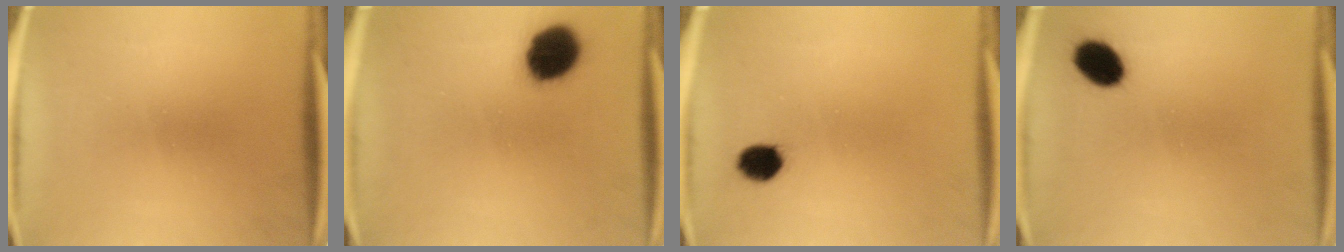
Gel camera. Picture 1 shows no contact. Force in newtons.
{"total": 10.7}
{"total": 4.6}
{"total": 7.1}